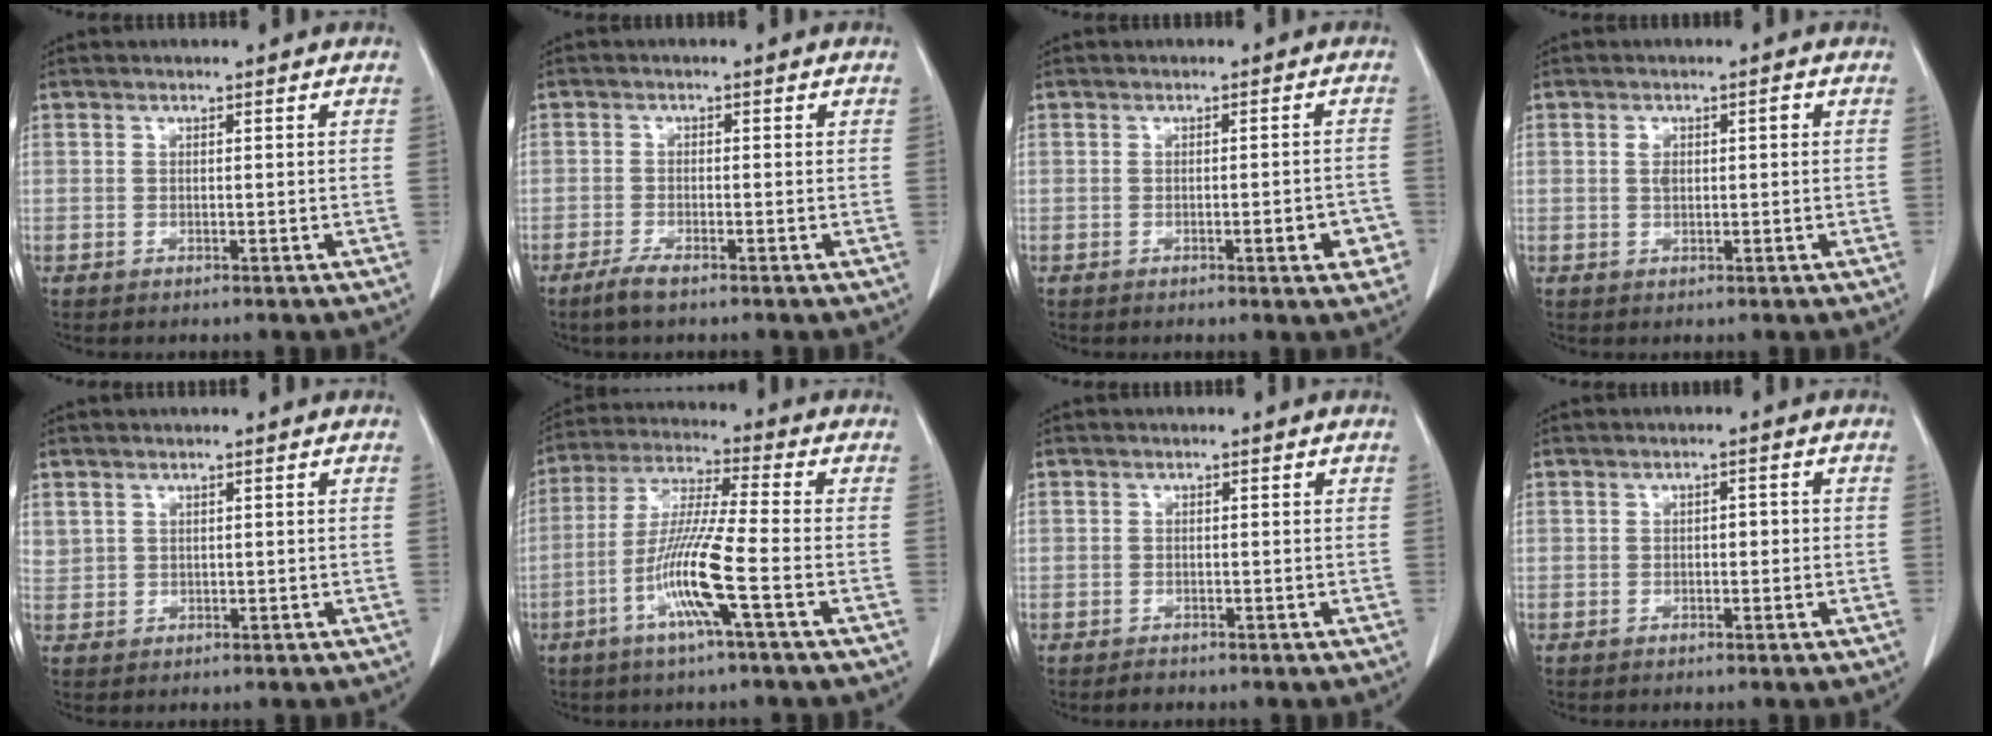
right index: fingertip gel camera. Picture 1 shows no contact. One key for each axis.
{"total": 2.5, "fx": -1.8, "fy": 0.4, "fz": 1.7, "tx": -0.037, "ty": -0.003, "tz": -0.038}
{"total": 4.4, "fx": -1.9, "fy": 1.0, "fz": 3.8, "tx": -0.041, "ty": 0.001, "tz": -0.023}
{"total": 2.2, "fx": 0.2, "fy": 1.1, "fz": 1.9, "tx": -0.035, "ty": 0.012, "tz": 0.006}
{"total": 1.6, "fx": 1.0, "fy": 1.2, "fz": 0.3, "tx": -0.002, "ty": 0.009, "tz": 0.023}
{"total": 11.0, "fx": -4.1, "fy": -0.6, "fz": 10.2, "tx": -0.208, "ty": -0.008, "tz": -0.085}
{"total": 1.0, "fx": -0.7, "fy": 0.6, "fz": 0.1, "tx": 0.002, "ty": 0.001, "tz": -0.012}
{"total": 1.3, "fx": -0.2, "fy": 0.7, "fz": 1.0, "tx": -0.011, "ty": 0.005, "tz": -0.004}